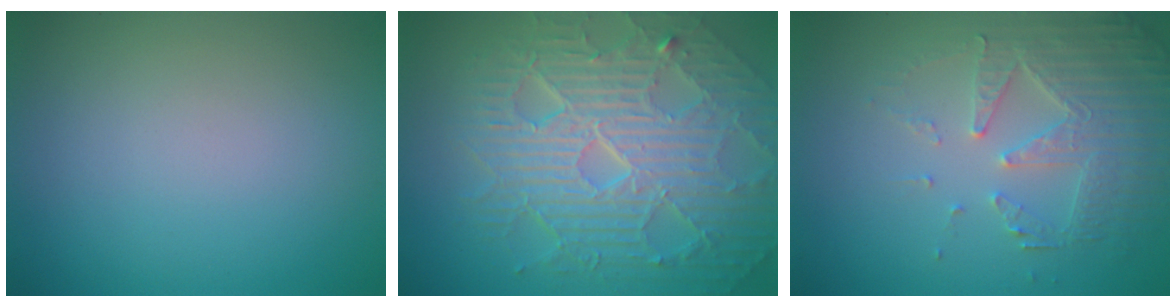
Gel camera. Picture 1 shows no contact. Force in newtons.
{"total": 10.2, "press": 6.6, "slide": 7.8}
{"total": 5.2, "press": 3.7, "slide": 3.6}